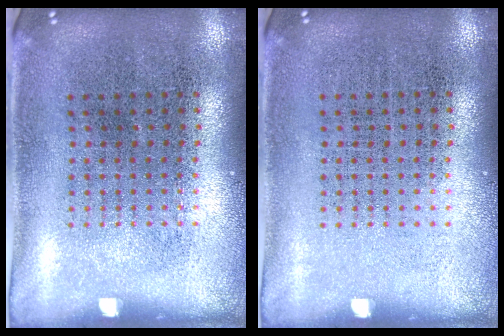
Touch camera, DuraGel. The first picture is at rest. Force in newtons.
{"total": 0.0}